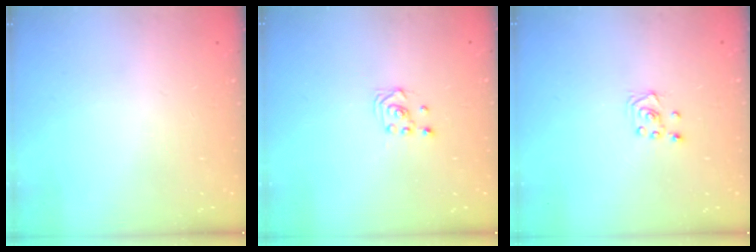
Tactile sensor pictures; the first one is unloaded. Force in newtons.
{"total": 2.7, "press": 2.4, "slide": 1.2}
{"total": 3.0, "press": 3.0, "slide": 0.3}